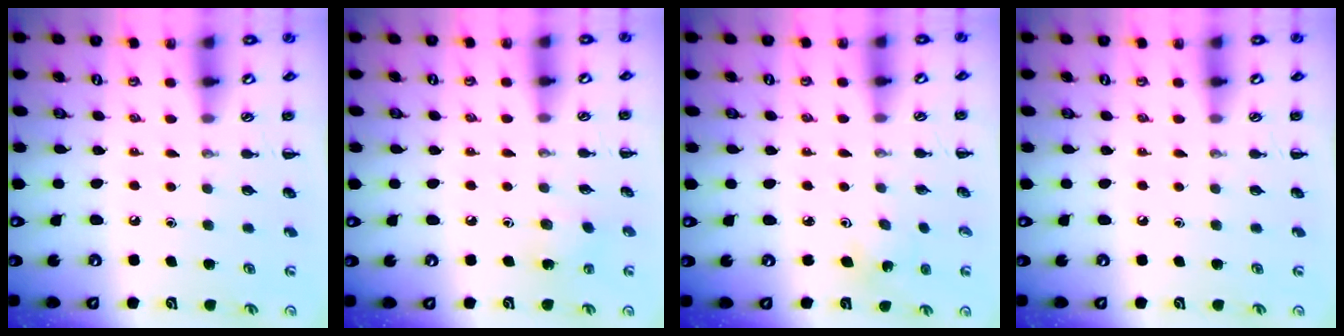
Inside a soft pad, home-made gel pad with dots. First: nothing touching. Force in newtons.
{"total": 4.0, "press": 3.8, "slide": 1.2}
{"total": 3.8, "press": 3.6, "slide": 1.1}
{"total": 0.0}